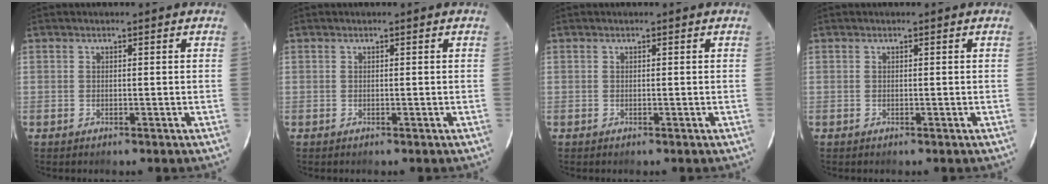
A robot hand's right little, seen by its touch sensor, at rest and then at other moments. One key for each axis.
{"total": 0.0}
{"total": 0.0}
{"total": 0.0}